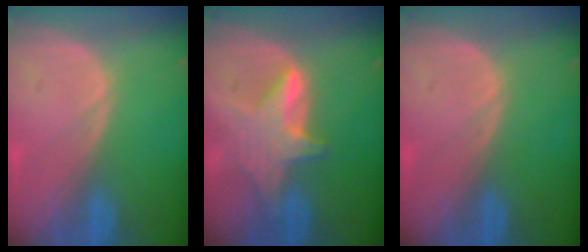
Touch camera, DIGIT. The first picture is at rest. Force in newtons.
{"total": 5.9, "press": 5.9, "slide": 0.5}
{"total": 0.0}